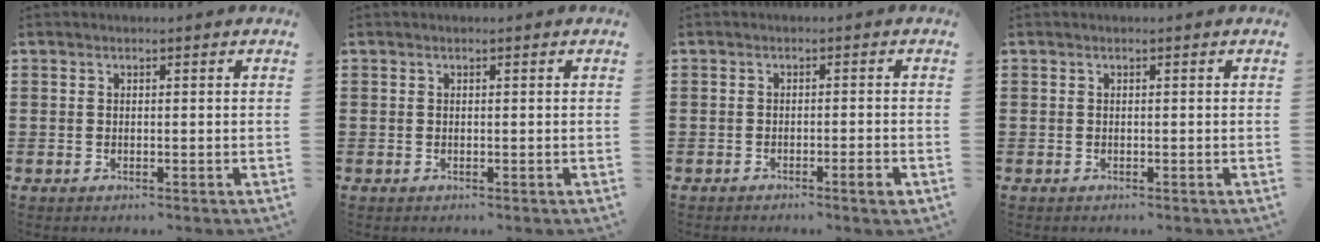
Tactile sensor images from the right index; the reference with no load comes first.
{"total": 0.0}
{"total": 2.5, "force": [-1.5, 0.0, 2.0], "torque": [-0.032, -0.007, -0.024]}
{"total": 0.0}